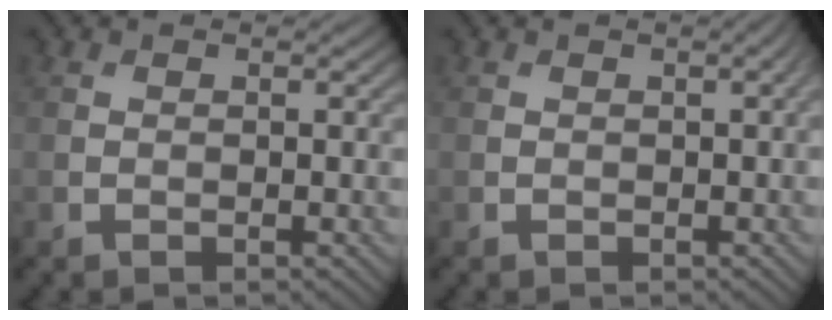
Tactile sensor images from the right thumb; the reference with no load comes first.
{"total": 0.8, "force": [0.2, 0.1, 0.7], "torque": [-0.010, 0.005, 0.003]}